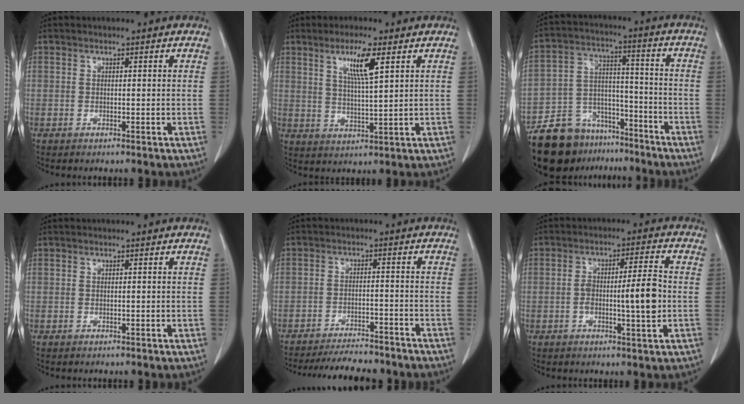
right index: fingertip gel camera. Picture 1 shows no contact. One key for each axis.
{"total": 6.5, "fx": 3.2, "fy": 0.1, "fz": 5.7, "tx": -0.104, "ty": -0.005, "tz": 0.057}
{"total": 14.7, "fx": -11.1, "fy": 8.3, "fz": 5.0, "tx": -0.087, "ty": 0.042, "tz": -0.188}
{"total": 0.0}
{"total": 10.5, "fx": -9.8, "fy": 2.0, "fz": 3.3, "tx": -0.042, "ty": -0.005, "tz": -0.139}
{"total": 7.4, "fx": -1.1, "fy": 0.9, "fz": 7.3, "tx": -0.122, "ty": 0.008, "tz": -0.019}